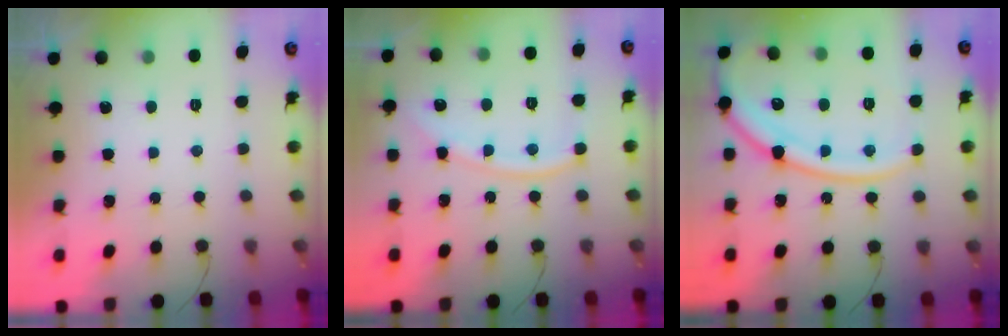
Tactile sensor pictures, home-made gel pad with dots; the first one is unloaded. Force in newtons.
{"total": 12.3, "press": 12.2, "slide": 1.4}
{"total": 17.8, "press": 17.7, "slide": 2.0}